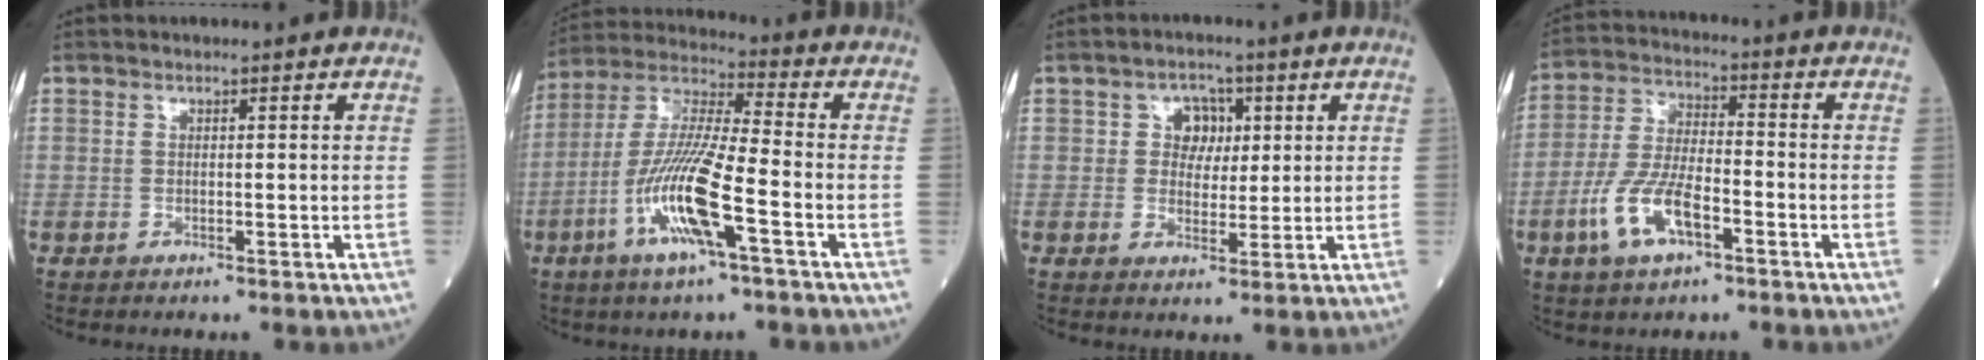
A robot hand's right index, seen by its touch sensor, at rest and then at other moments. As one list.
[{"total": 14.0, "force": [-5.1, 1.2, 12.9], "torque": [-0.269, -0.006, -0.102]}, {"total": 4.3, "force": [1.2, 3.5, 2.3], "torque": [-0.029, 0.009, 0.020]}, {"total": 10.0, "force": [-4.3, 3.4, 8.3], "torque": [-0.181, 0.000, -0.082]}]